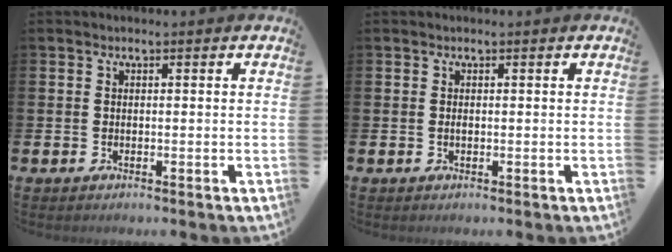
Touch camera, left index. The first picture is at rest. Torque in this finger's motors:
{"motor_torque": [0.20, 0.06, -0.02, 0.00]}